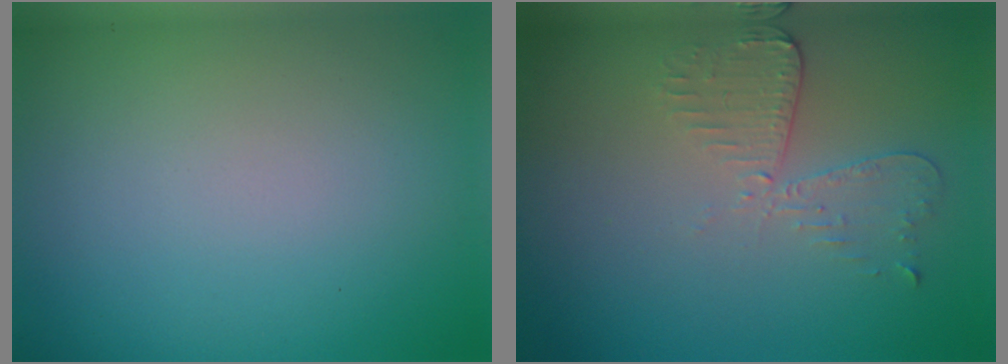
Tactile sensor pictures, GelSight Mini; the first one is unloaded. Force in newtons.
{"total": 2.6, "press": 2.3, "slide": 1.3}